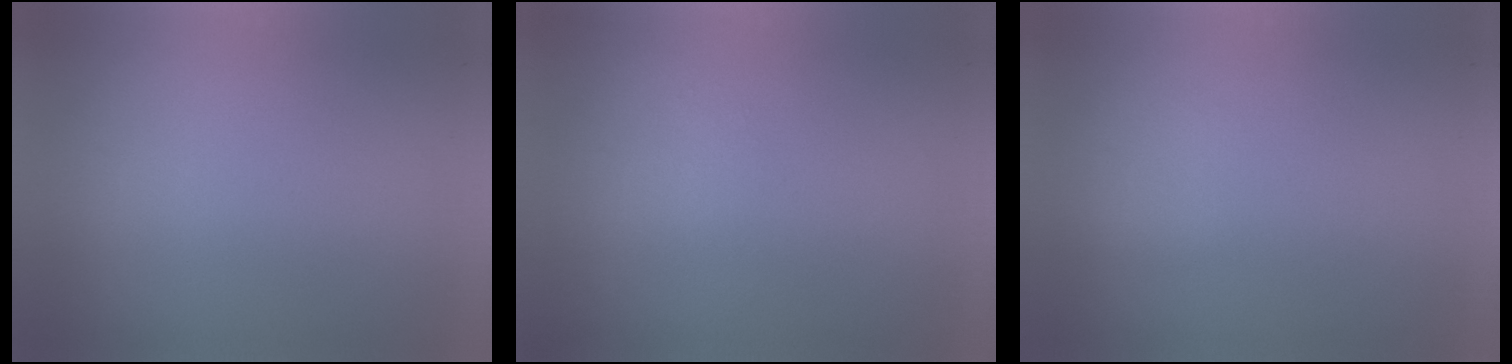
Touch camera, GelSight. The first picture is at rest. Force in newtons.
{"total": 1.3}
{"total": 1.1}